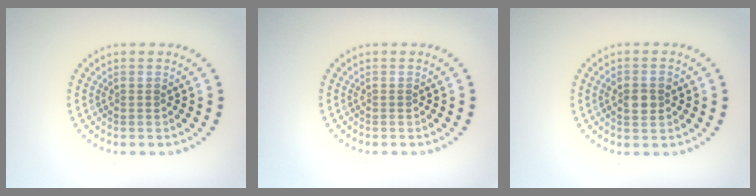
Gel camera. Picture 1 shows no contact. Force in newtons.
{"total": 0.0}
{"total": 2.1, "press": 2.1, "slide": 0.2}